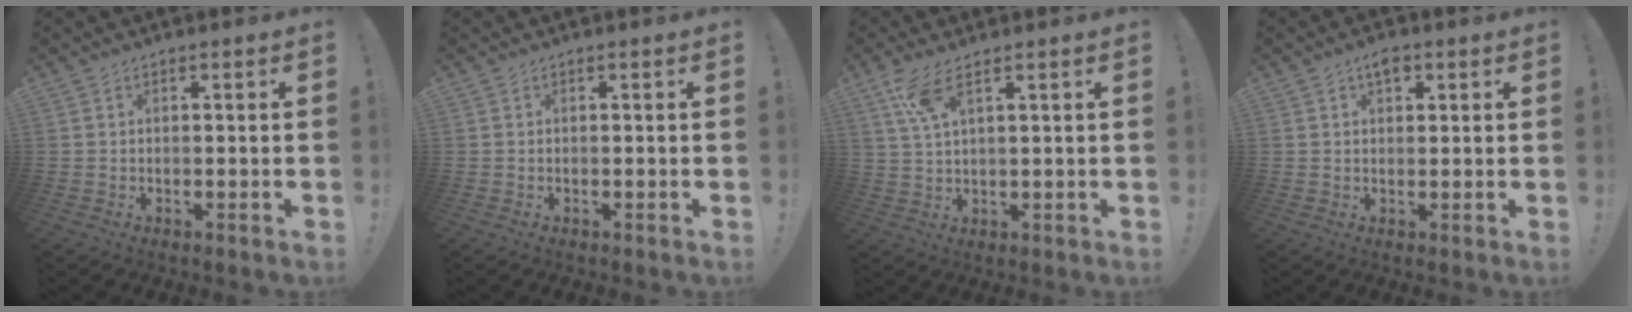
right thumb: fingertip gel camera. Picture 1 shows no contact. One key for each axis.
{"total": 0.0}
{"total": 6.6, "fx": 3.8, "fy": 1.5, "fz": 5.2, "tx": -0.108, "ty": -0.008, "tz": 0.068}
{"total": 3.4, "fx": 2.0, "fy": 2.0, "fz": 2.0, "tx": -0.025, "ty": -0.003, "tz": 0.031}